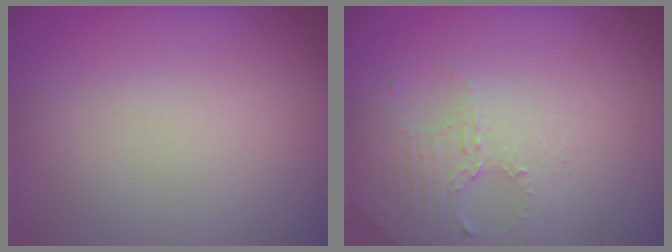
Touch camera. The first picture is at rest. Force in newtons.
{"total": 3.0, "press": 2.9, "slide": 0.7}